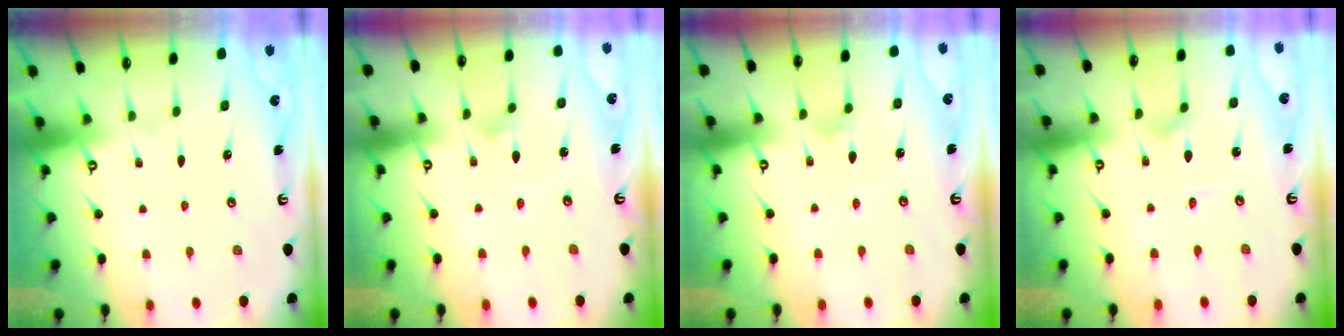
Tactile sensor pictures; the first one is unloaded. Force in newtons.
{"total": 2.3, "press": 2.3, "slide": 0.1}
{"total": 2.9, "press": 2.9, "slide": 0.1}
{"total": 0.7, "press": 0.7, "slide": 0.1}